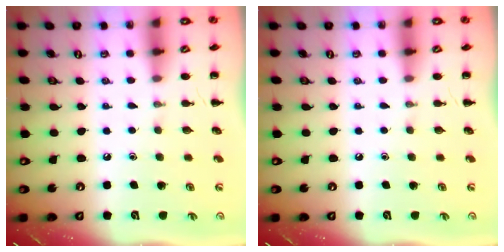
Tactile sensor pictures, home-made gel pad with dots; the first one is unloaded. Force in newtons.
{"total": 0.0}